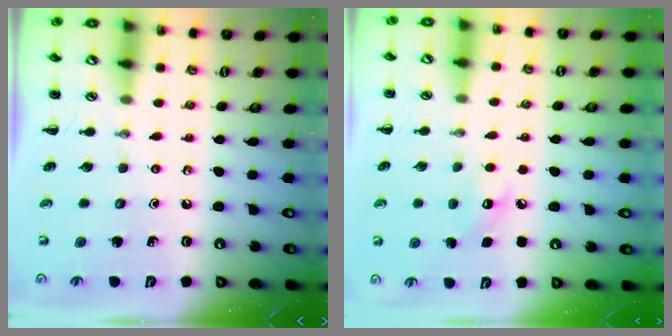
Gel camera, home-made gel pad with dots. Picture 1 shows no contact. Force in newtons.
{"total": 7.1, "press": 6.8, "slide": 1.8}